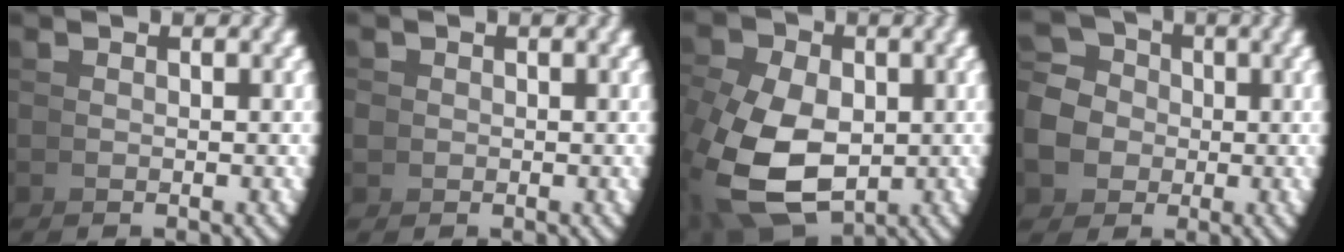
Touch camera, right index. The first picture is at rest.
{"total": 1.0, "force": [0.2, 0.9, 0.2], "torque": [0.001, -0.003, 0.005]}
{"total": 7.2, "force": [-1.1, 5.1, 4.9], "torque": [-0.113, -0.041, 0.007]}
{"total": 8.2, "force": [-0.1, 7.5, 3.3], "torque": [-0.076, -0.026, 0.002]}